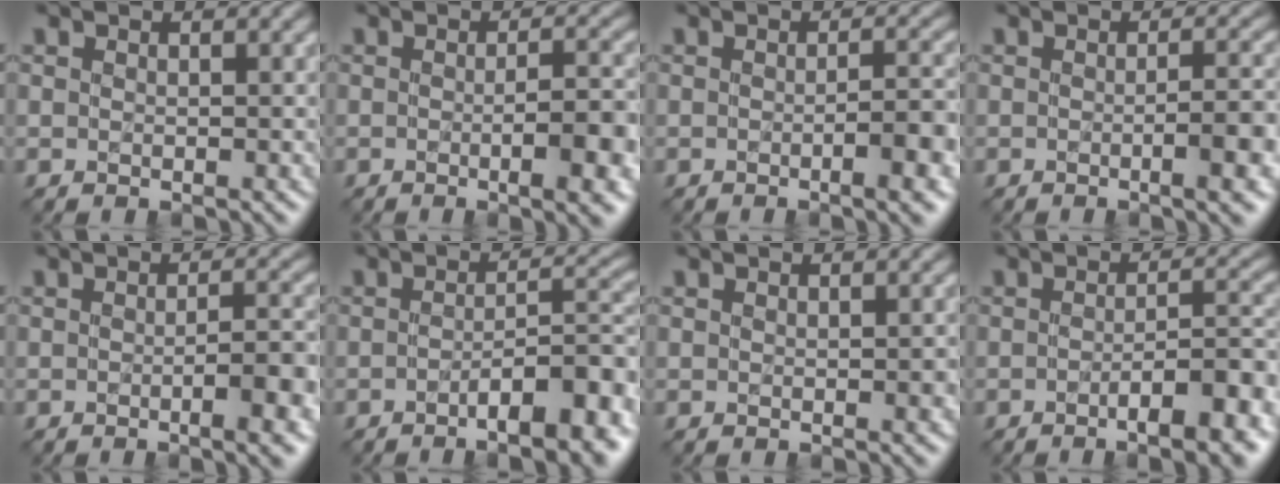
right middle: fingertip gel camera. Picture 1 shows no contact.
{"total": 5.9, "force": [-1.3, 1.8, 5.5], "torque": [-0.062, -0.002, -0.010]}
{"total": 4.0, "force": [-1.1, 1.0, 3.7], "torque": [-0.043, 0.005, -0.016]}
{"total": 4.1, "force": [-0.9, 1.0, 3.9], "torque": [-0.046, 0.004, -0.014]}
{"total": 4.6, "force": [-1.3, 1.2, 4.2], "torque": [-0.051, 0.005, -0.017]}
{"total": 9.9, "force": [-4.5, 3.0, 8.3], "torque": [-0.094, 0.005, -0.059]}
{"total": 0.8, "force": [-0.1, 0.2, 0.7], "torque": [-0.006, 0.000, -0.001]}
{"total": 8.1, "force": [-3.7, 2.4, 6.8], "torque": [-0.076, 0.005, -0.046]}